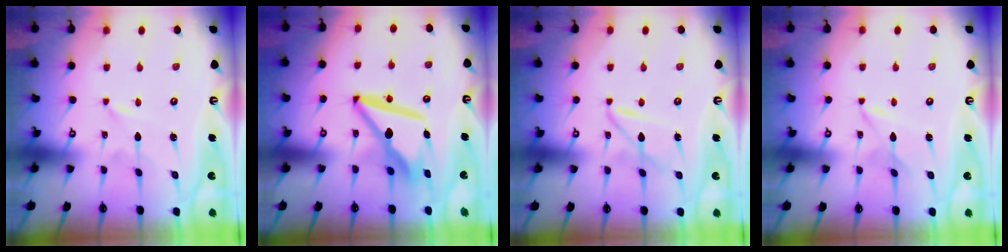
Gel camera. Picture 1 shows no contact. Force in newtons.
{"total": 11.6, "press": 11.5, "slide": 1.2}
{"total": 5.8, "press": 5.8, "slide": 0.5}
{"total": 2.4, "press": 2.4, "slide": 0.3}